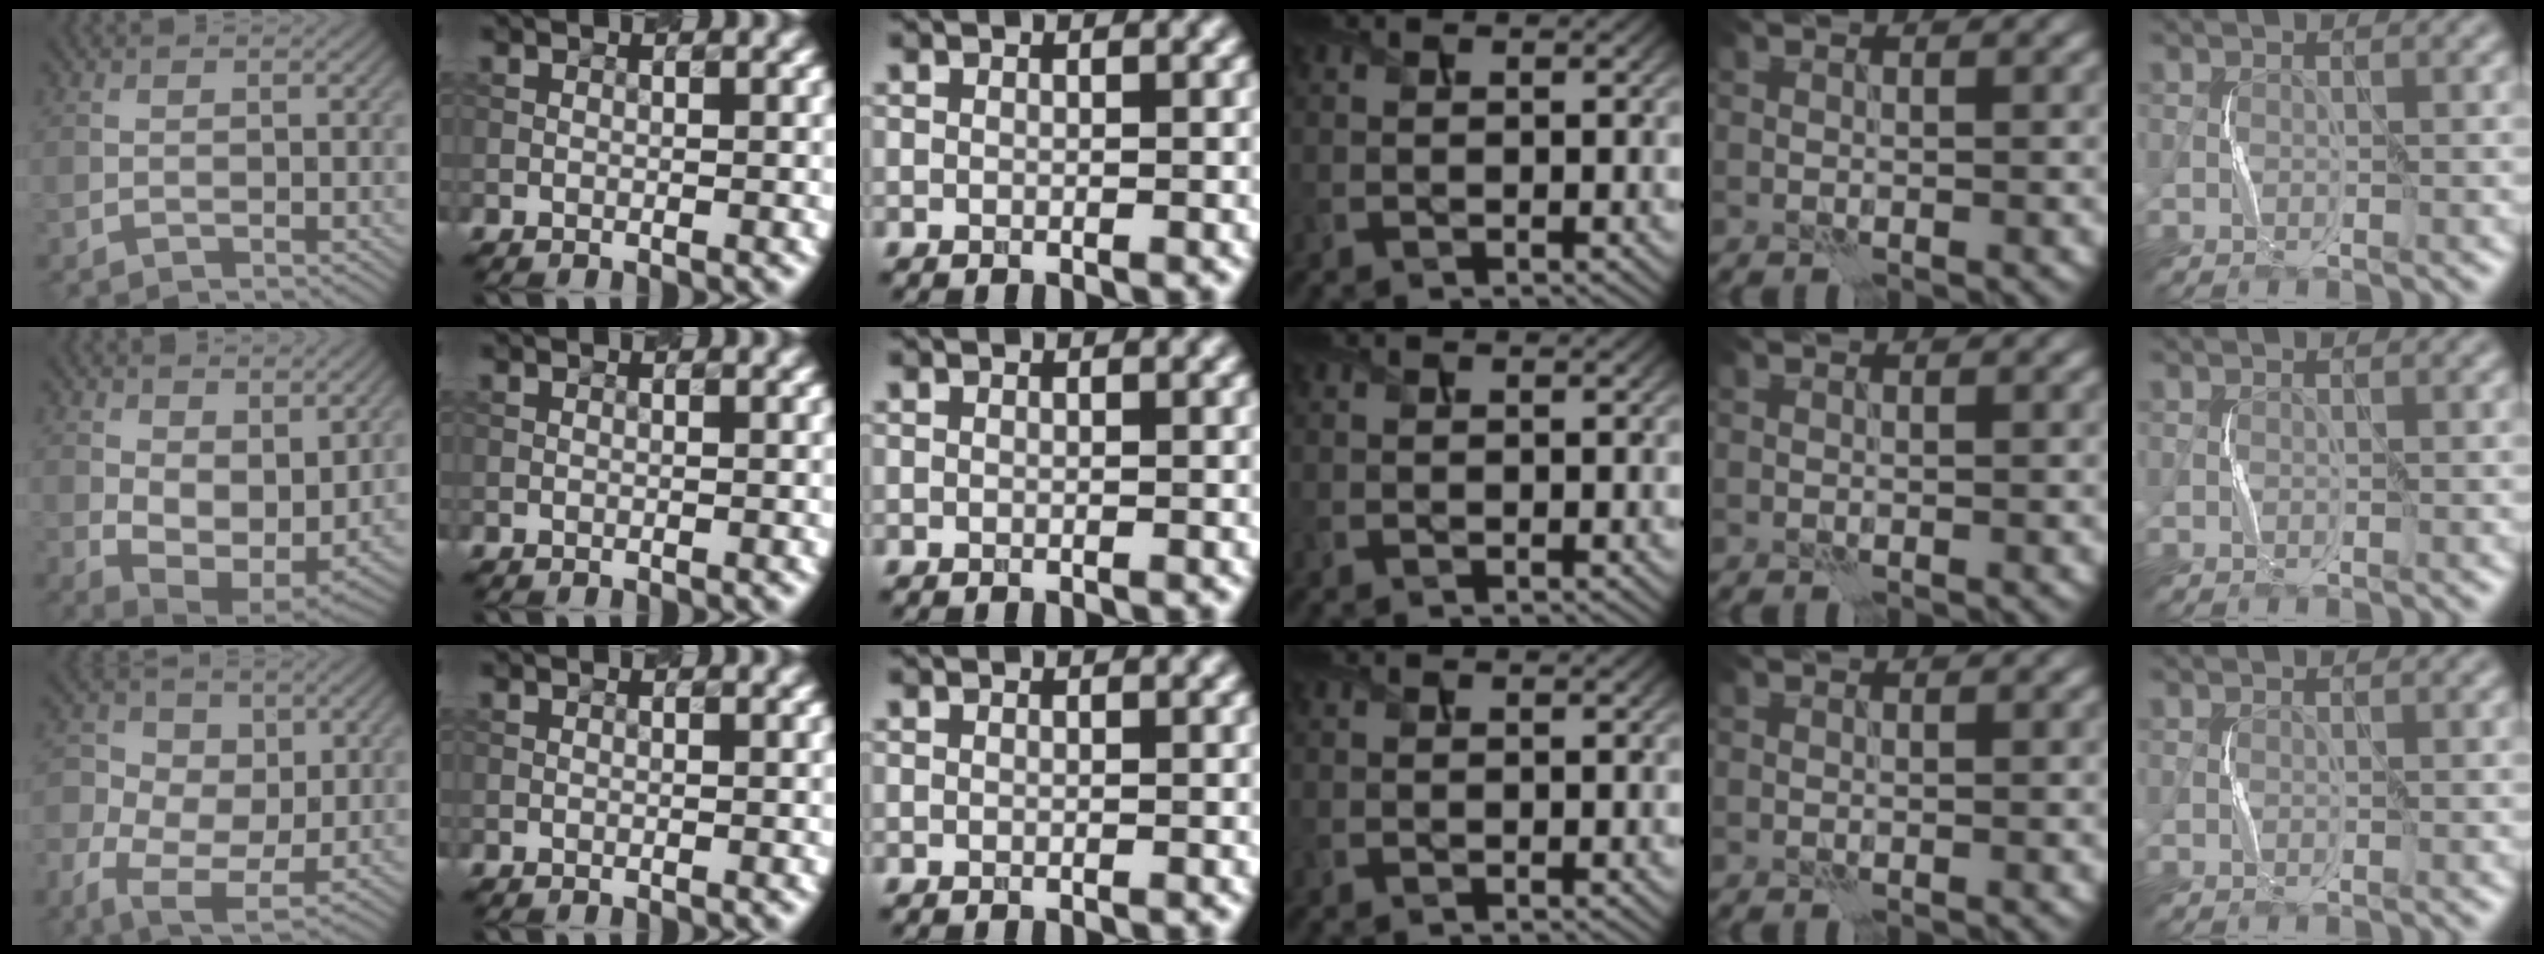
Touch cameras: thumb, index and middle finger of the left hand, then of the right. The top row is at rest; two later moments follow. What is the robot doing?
{"motion": "squeeze", "object": "air blower"}